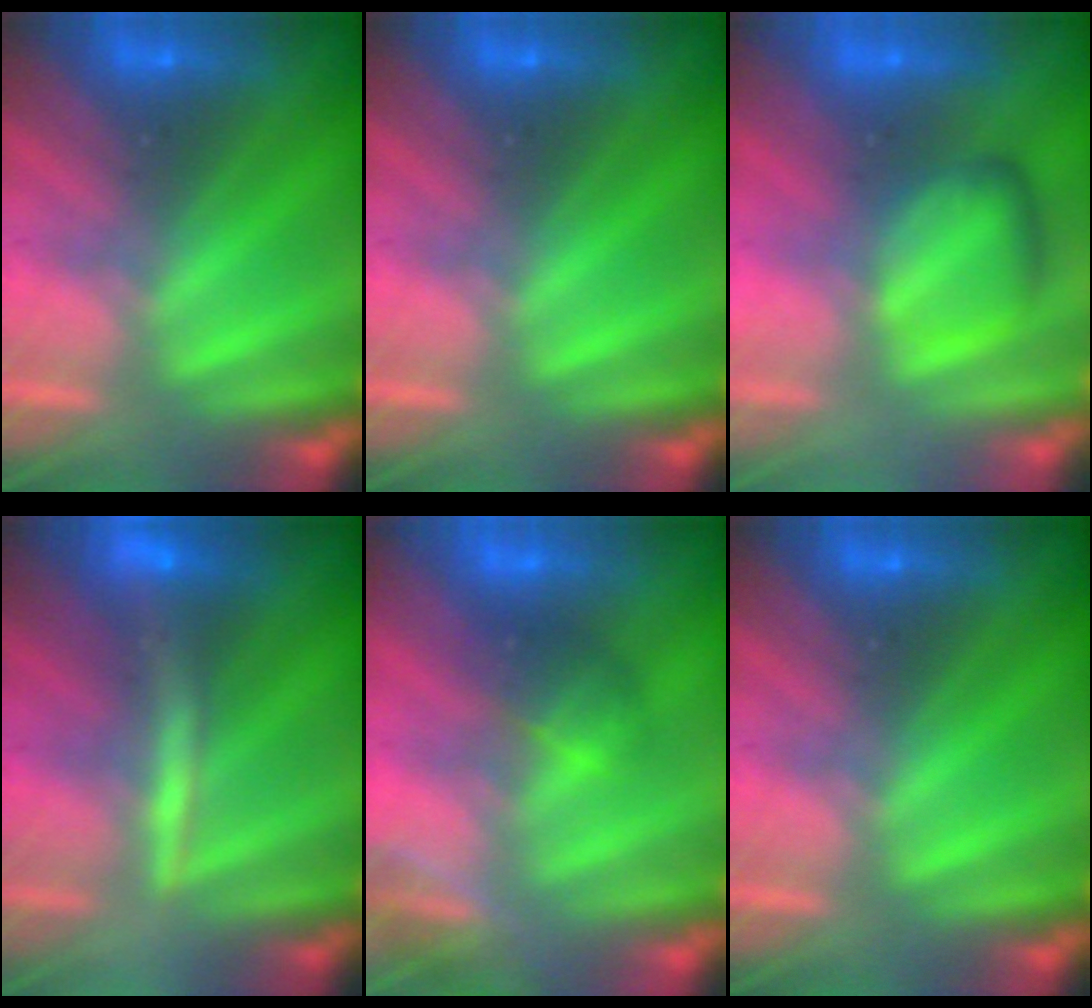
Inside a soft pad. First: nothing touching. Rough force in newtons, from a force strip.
{"total": 0.0}
{"total": 2.4}
{"total": 2.6}
{"total": 3.7}
{"total": 0.0}